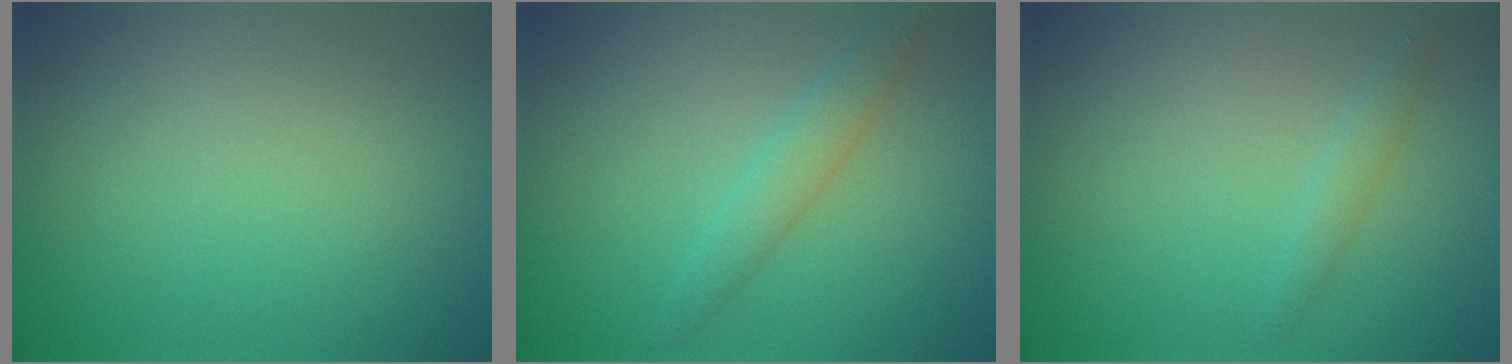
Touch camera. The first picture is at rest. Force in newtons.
{"total": 2.1, "press": 2.1, "slide": 0.0}
{"total": 1.2, "press": 1.2, "slide": 0.0}